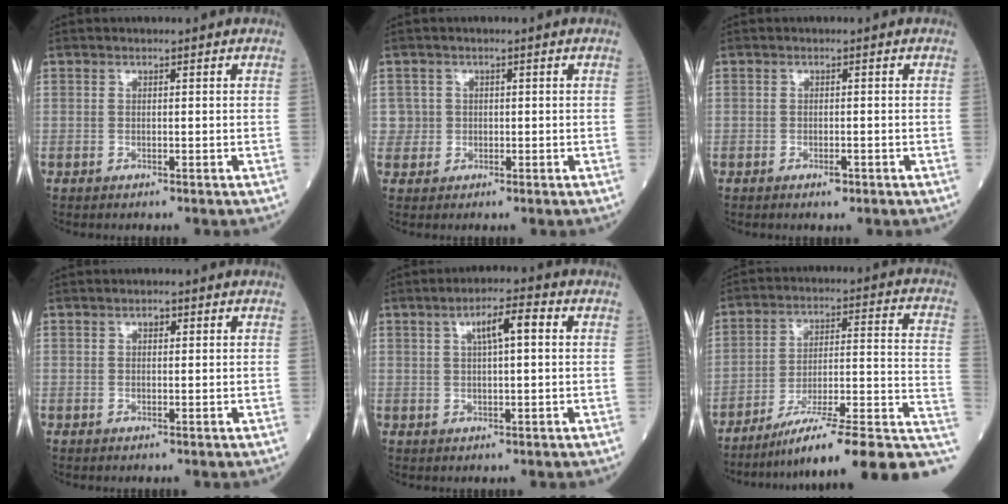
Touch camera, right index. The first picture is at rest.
{"total": 2.2, "force": [0.3, 2.1, -0.3], "torque": [0.021, 0.004, 0.001]}
{"total": 1.2, "force": [-0.7, 0.2, 0.9], "torque": [-0.017, -0.002, -0.008]}
{"total": 0.9, "force": [0.4, 0.6, 0.6], "torque": [-0.010, 0.001, 0.005]}
{"total": 5.3, "force": [1.6, 1.0, 5.0], "torque": [-0.086, 0.013, 0.026]}
{"total": 20.0, "force": [-13.6, 1.9, 14.6], "torque": [-0.142, 0.038, -0.205]}